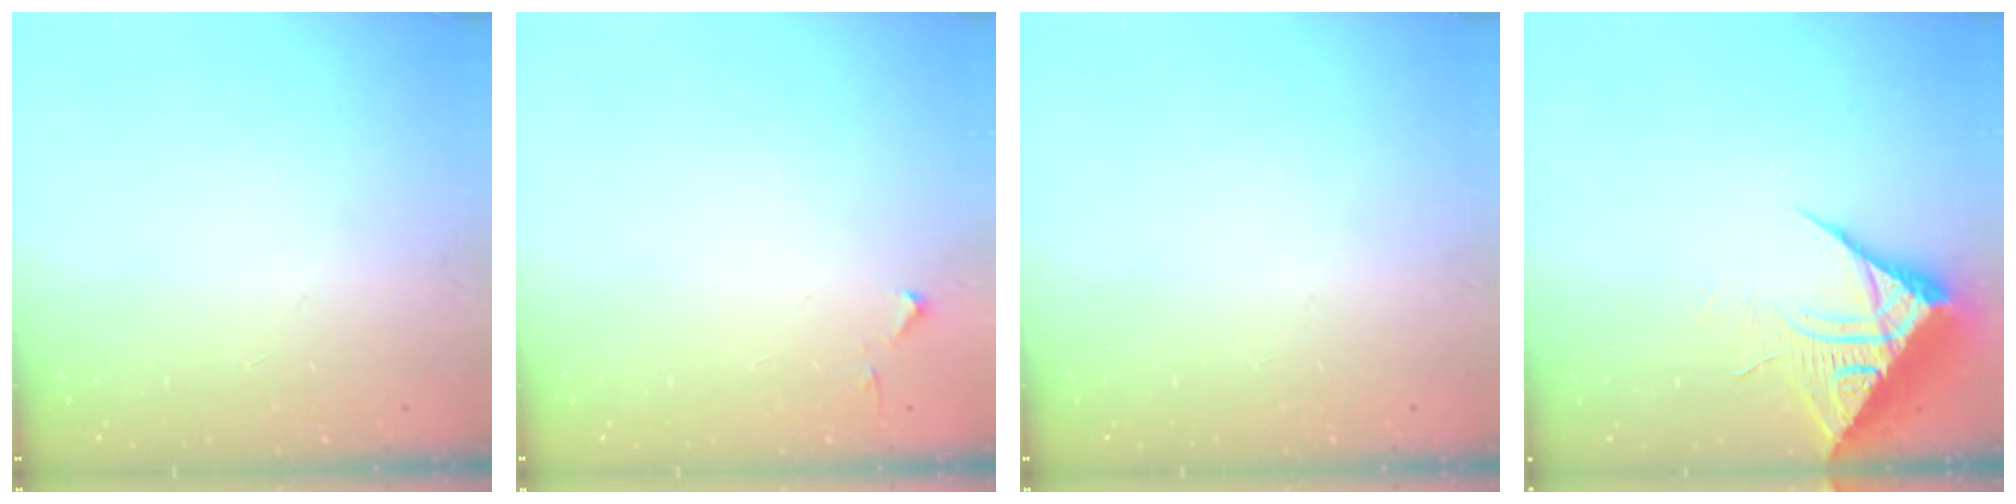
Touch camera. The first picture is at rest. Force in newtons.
{"total": 3.7, "press": 3.7, "slide": 0.6}
{"total": 0.0}
{"total": 10.0, "press": 10.0, "slide": 0.6}